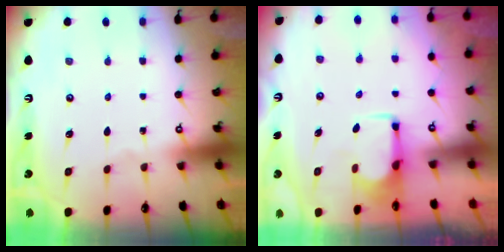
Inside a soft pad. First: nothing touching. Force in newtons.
{"total": 1.7, "press": 1.5, "slide": 0.9}